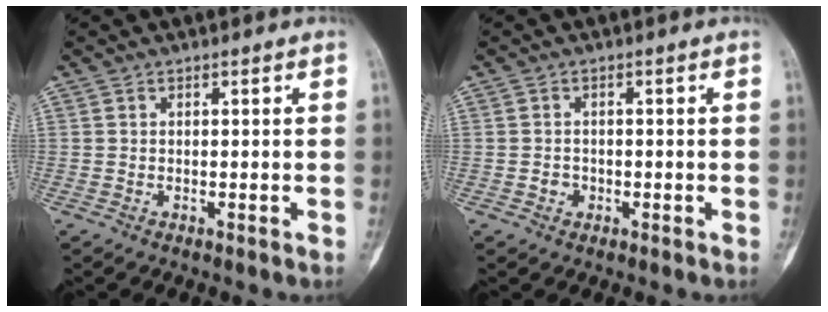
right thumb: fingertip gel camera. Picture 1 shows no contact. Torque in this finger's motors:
{"motor_torque": [0.23, -0.05, 0.08, -0.02, 0.02]}